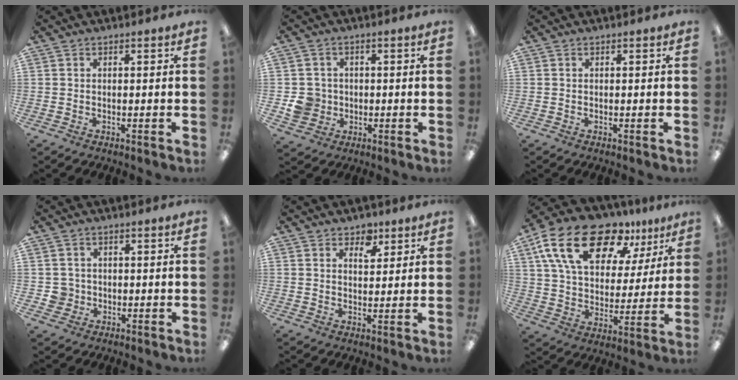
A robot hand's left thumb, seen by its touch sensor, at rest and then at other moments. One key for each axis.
{"total": 6.2, "fx": -0.6, "fy": 5.9, "fz": 1.5, "tx": -0.026, "ty": 0.013, "tz": -0.008}
{"total": 0.0}
{"total": 4.0, "fx": 0.0, "fy": 4.0, "fz": 0.5, "tx": -0.006, "ty": 0.007, "tz": 0.001}
{"total": 5.1, "fx": 3.5, "fy": 3.0, "fz": 2.2, "tx": -0.013, "ty": -0.019, "tz": 0.056}
{"total": 22.1, "fx": 13.3, "fy": 11.5, "fz": 13.3, "tx": -0.230, "ty": -0.063, "tz": 0.235}